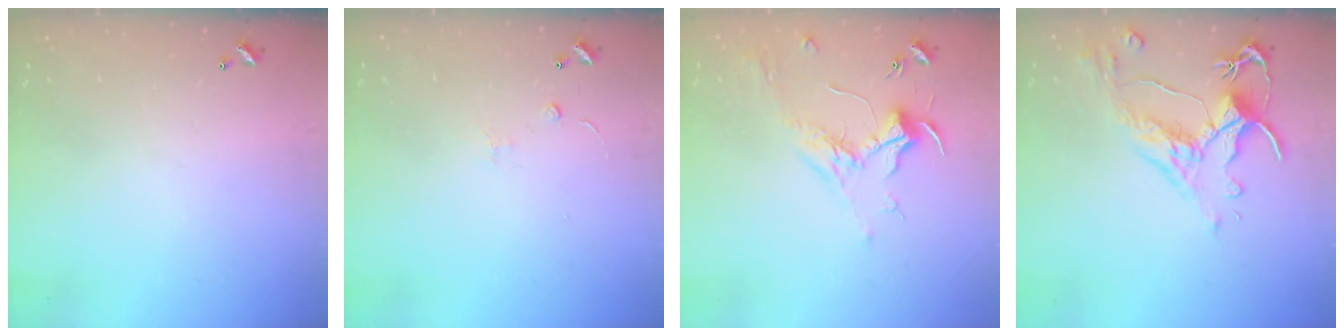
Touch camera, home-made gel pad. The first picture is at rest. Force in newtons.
{"total": 1.6, "press": 1.5, "slide": 0.4}
{"total": 1.8, "press": 1.7, "slide": 0.6}
{"total": 3.3, "press": 3.0, "slide": 1.4}